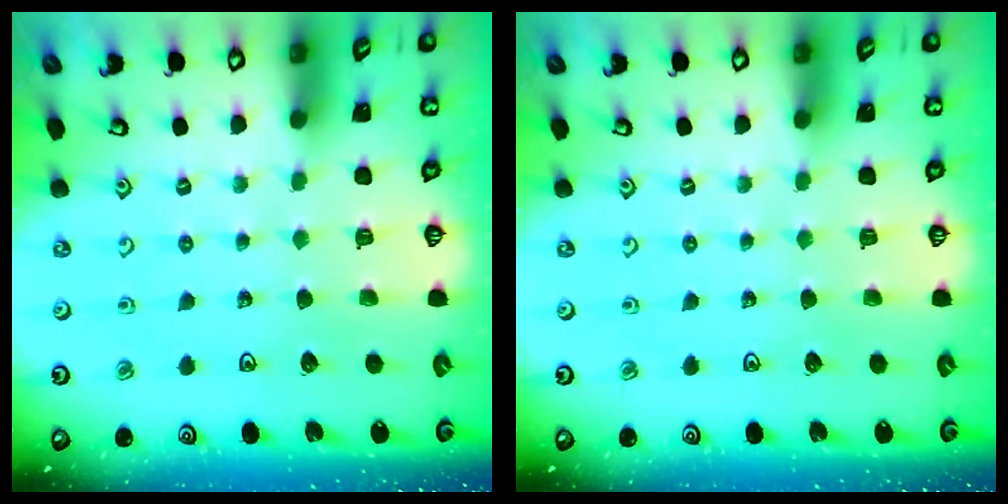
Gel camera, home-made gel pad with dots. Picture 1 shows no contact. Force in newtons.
{"total": 0.0}